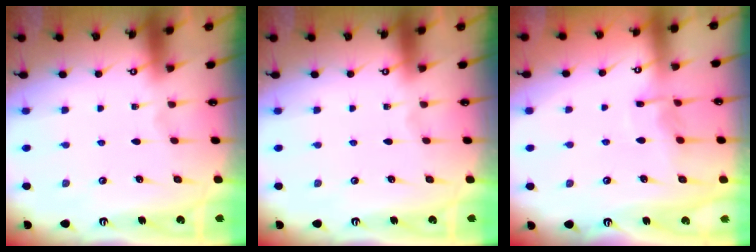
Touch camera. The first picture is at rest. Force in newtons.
{"total": 0.0}
{"total": 6.1, "press": 6.0, "slide": 0.7}